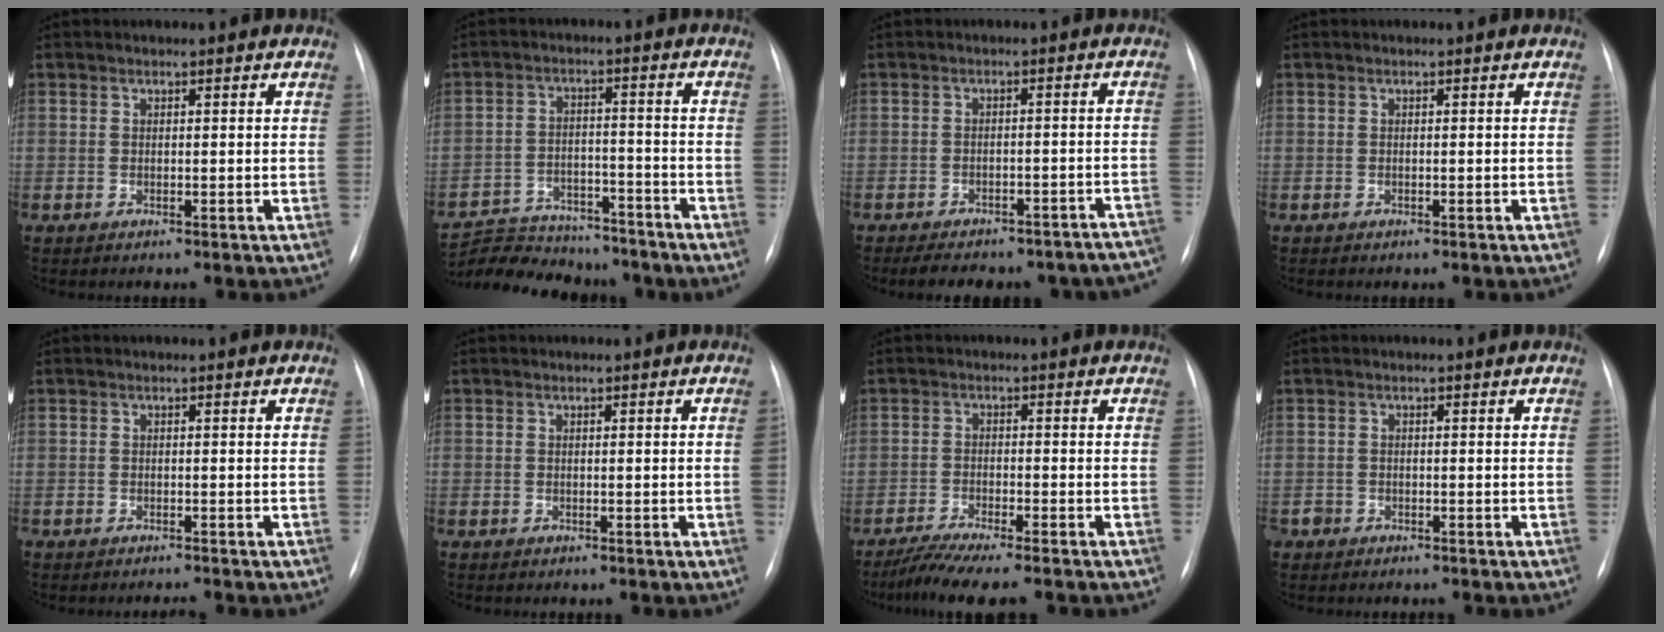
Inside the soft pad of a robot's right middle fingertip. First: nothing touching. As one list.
[{"total": 13.9, "force": [-12.7, 4.6, 3.4], "torque": [-0.061, 0.024, -0.187]}, {"total": 18.0, "force": [-15.8, 6.0, 6.1], "torque": [-0.080, 0.032, -0.180]}, {"total": 0.0}, {"total": 1.0, "force": [-1.0, -0.1, 0.1], "torque": [-0.002, -0.006, -0.012]}, {"total": 0.8, "force": [-0.1, -0.4, 0.7], "torque": [0.000, 0.004, -0.001]}, {"total": 7.1, "force": [-5.9, -0.2, 3.9], "torque": [-0.064, -0.020, -0.100]}, {"total": 2.1, "force": [-1.6, 1.4, 0.0], "torque": [-0.008, 0.003, -0.030]}]